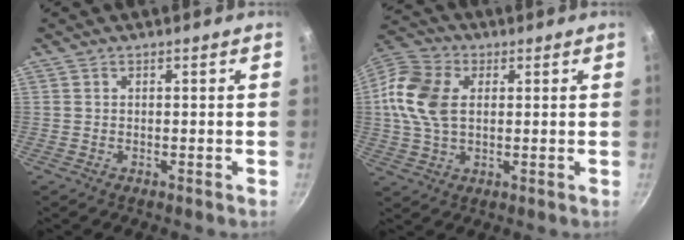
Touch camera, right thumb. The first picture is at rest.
{"total": 12.4, "force": [1.8, 8.3, 9.0], "torque": [-0.165, 0.013, 0.020]}